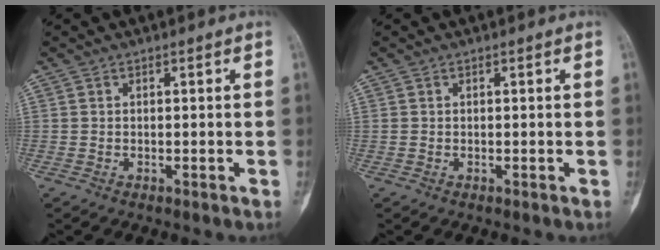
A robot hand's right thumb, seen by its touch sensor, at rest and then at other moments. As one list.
[{"total": 0.0}]